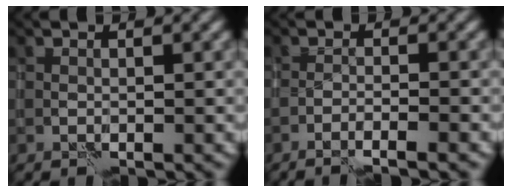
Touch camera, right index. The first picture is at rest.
{"total": 3.0, "force": [-2.3, 0.3, 1.8], "torque": [-0.026, 0.007, -0.042]}